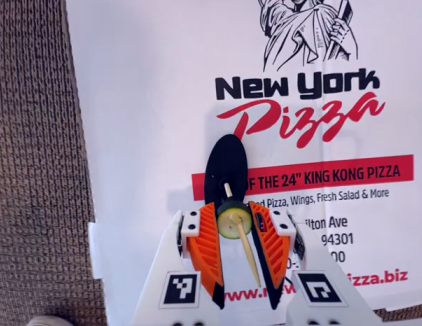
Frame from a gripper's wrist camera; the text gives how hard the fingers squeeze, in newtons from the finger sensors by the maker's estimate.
{"total": 7.3, "left": 7.2, "right": 7.4}